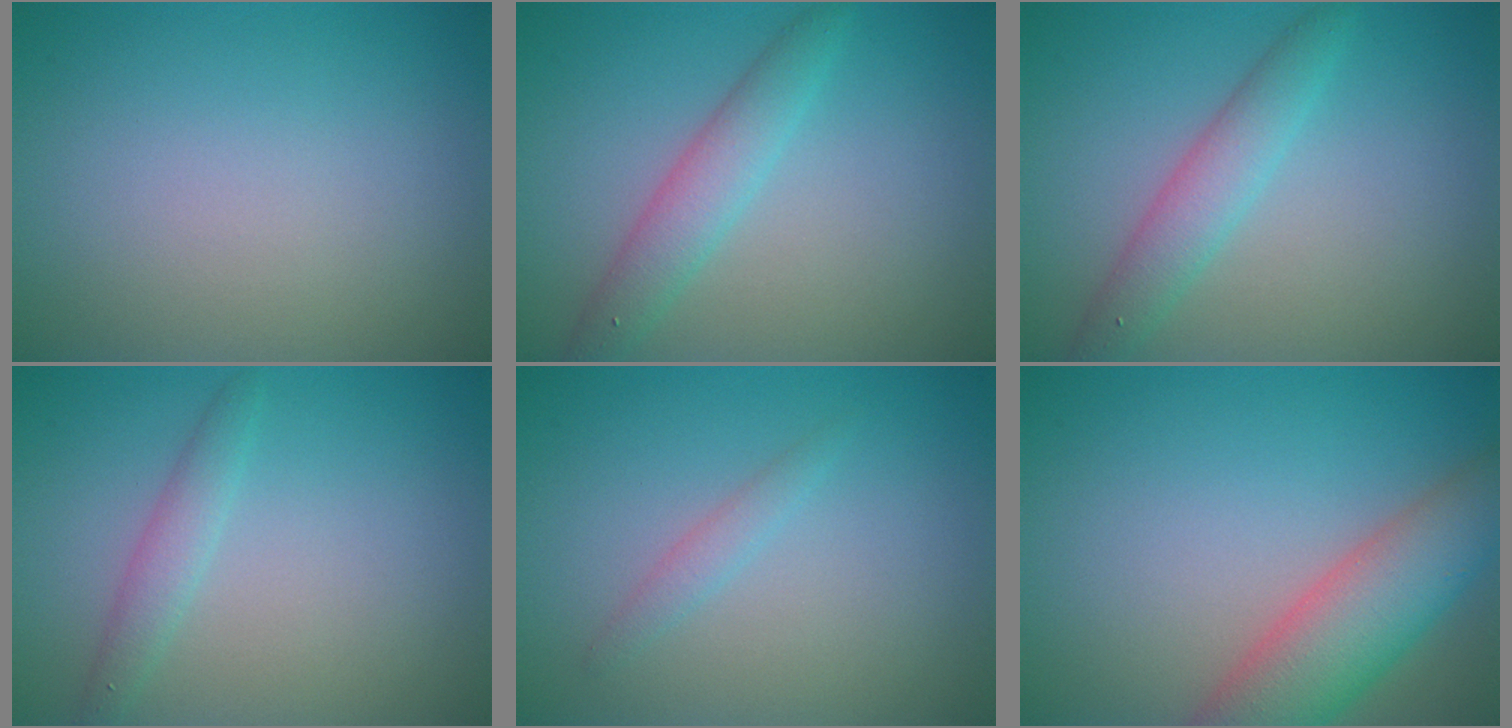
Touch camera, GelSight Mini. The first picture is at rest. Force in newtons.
{"total": 3.0, "press": 3.0, "slide": 0.1}
{"total": 3.0, "press": 3.0, "slide": 0.1}
{"total": 1.8, "press": 1.8, "slide": 0.0}
{"total": 1.1, "press": 1.1, "slide": 0.1}
{"total": 7.0, "press": 7.0, "slide": 0.2}